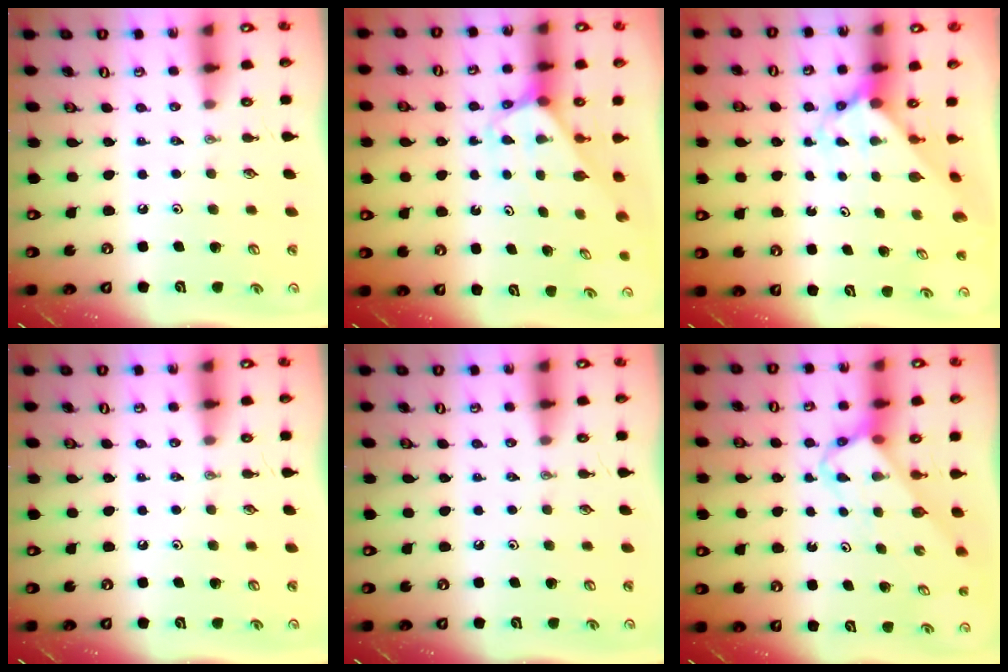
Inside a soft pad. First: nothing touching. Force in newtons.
{"total": 2.8, "press": 2.8, "slide": 0.1}
{"total": 3.3, "press": 3.3, "slide": 0.3}
{"total": 0.0}
{"total": 0.0}
{"total": 3.6, "press": 3.6, "slide": 0.3}